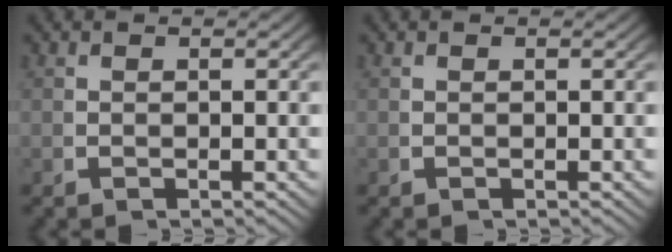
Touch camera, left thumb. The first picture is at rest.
{"total": 0.0}